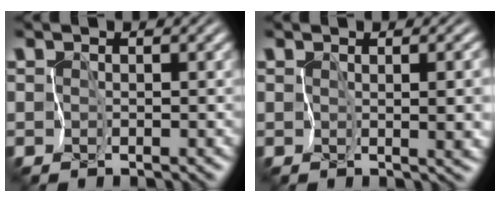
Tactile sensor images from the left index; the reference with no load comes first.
{"total": 3.5, "force": [0.1, 1.2, 3.3], "torque": [-0.050, -0.007, 0.011]}